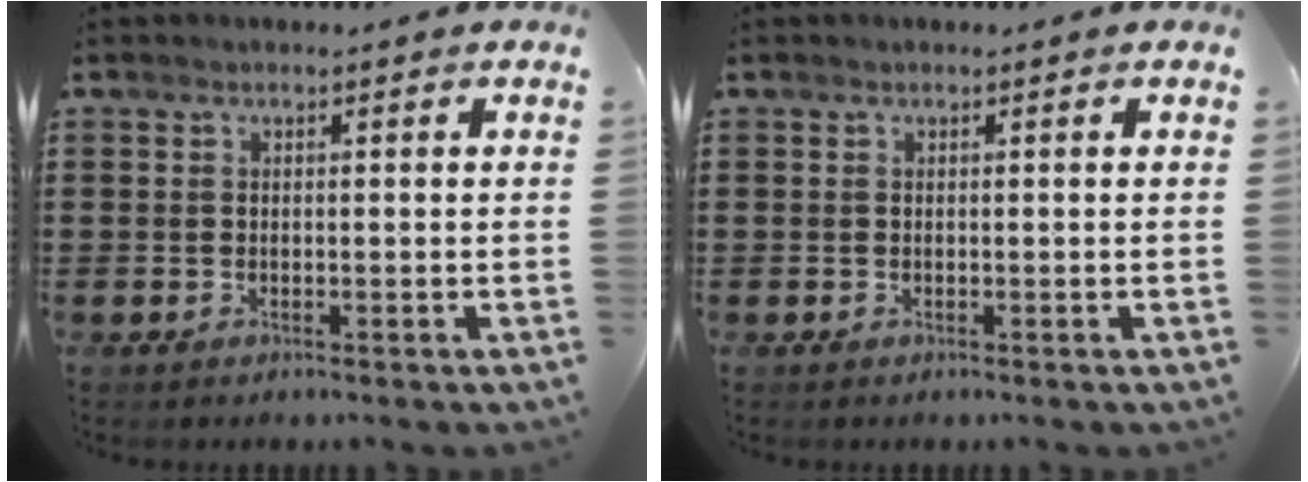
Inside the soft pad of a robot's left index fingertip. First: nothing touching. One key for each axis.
{"total": 0.0}